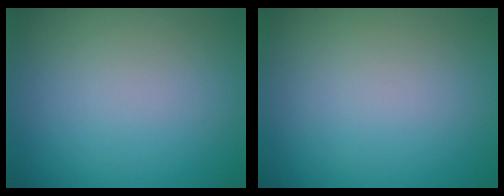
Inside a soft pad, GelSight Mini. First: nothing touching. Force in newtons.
{"total": 0.0}